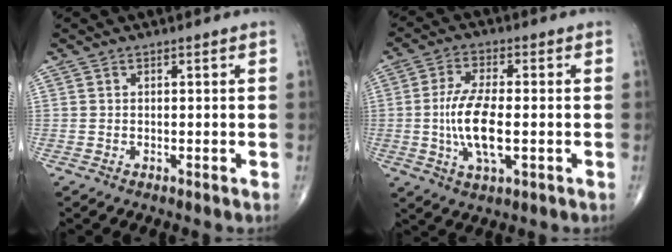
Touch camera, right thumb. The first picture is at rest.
{"total": 10.5, "force": [-1.2, 4.0, 9.7], "torque": [-0.199, -0.002, -0.022]}